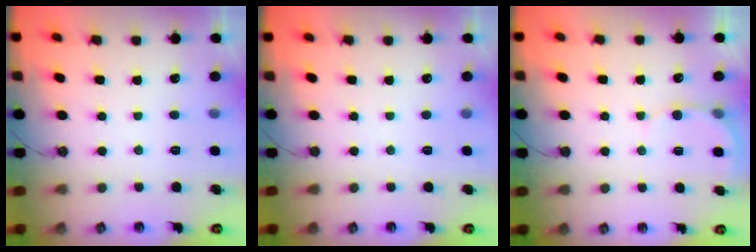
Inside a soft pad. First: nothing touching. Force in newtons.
{"total": 0.0}
{"total": 4.9, "press": 4.9, "slide": 0.4}